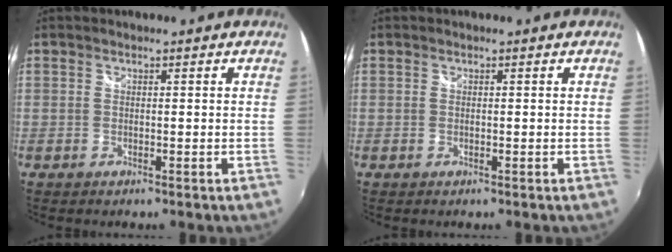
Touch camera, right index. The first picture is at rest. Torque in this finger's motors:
{"motor_torque": [0.00, 0.22, -0.02, -0.01]}